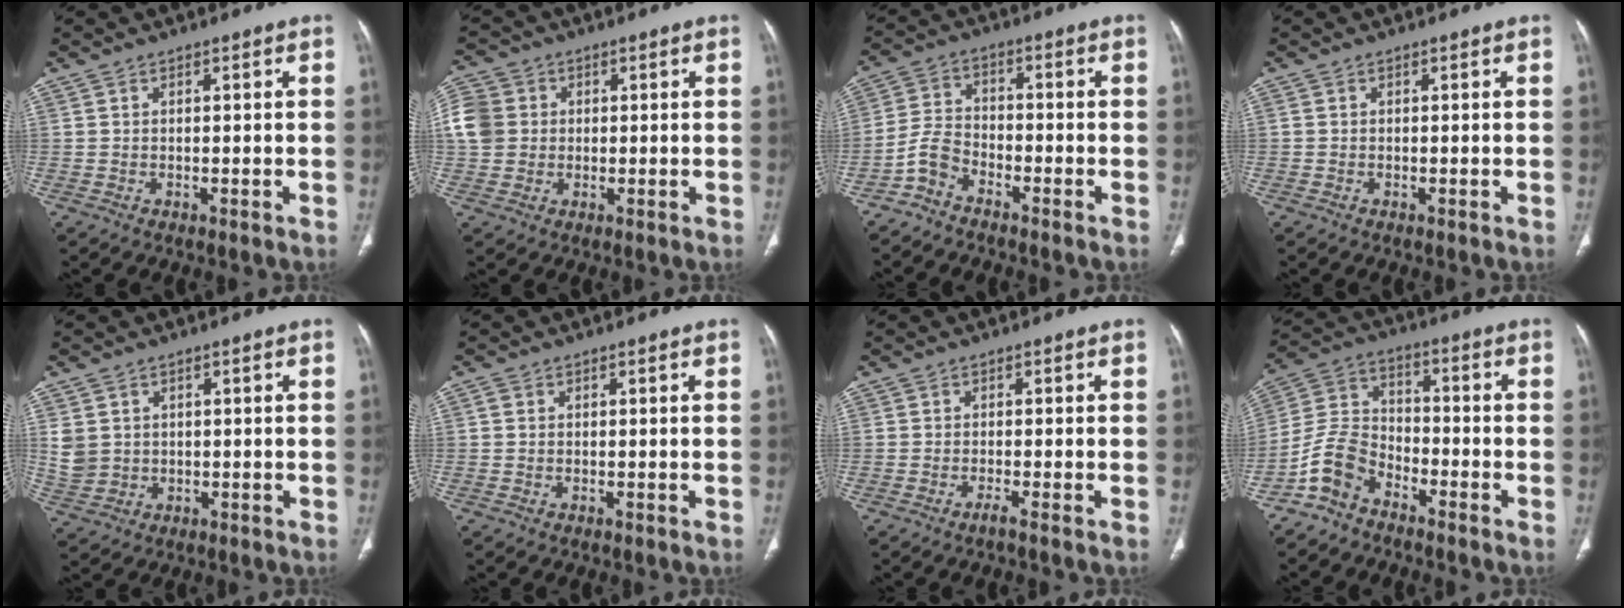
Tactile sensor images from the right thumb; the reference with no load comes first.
{"total": 10.0, "force": [0.9, 8.9, 4.4], "torque": [-0.097, 0.022, 0.017]}
{"total": 4.7, "force": [-3.6, 2.4, 1.8], "torque": [-0.034, 0.028, -0.081]}
{"total": 0.0}
{"total": 4.8, "force": [1.0, 4.2, 2.1], "torque": [-0.039, -0.003, 0.032]}
{"total": 0.7, "force": [0.0, 0.6, 0.3], "torque": [-0.001, 0.002, -0.002]}
{"total": 1.1, "force": [-0.8, -0.3, 0.7], "torque": [-0.017, -0.002, -0.018]}
{"total": 8.6, "force": [-6.1, 5.0, 3.5], "torque": [-0.069, 0.051, -0.132]}